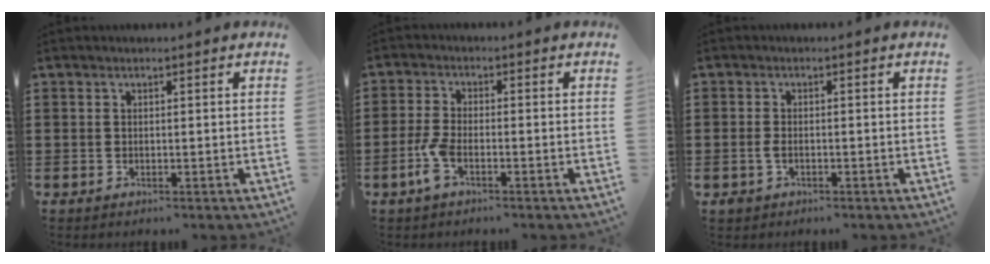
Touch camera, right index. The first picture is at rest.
{"total": 4.0, "force": [-1.9, 1.2, 3.3], "torque": [-0.084, -0.006, -0.041]}
{"total": 1.5, "force": [-0.7, 0.7, 1.0], "torque": [-0.022, 0.001, -0.014]}